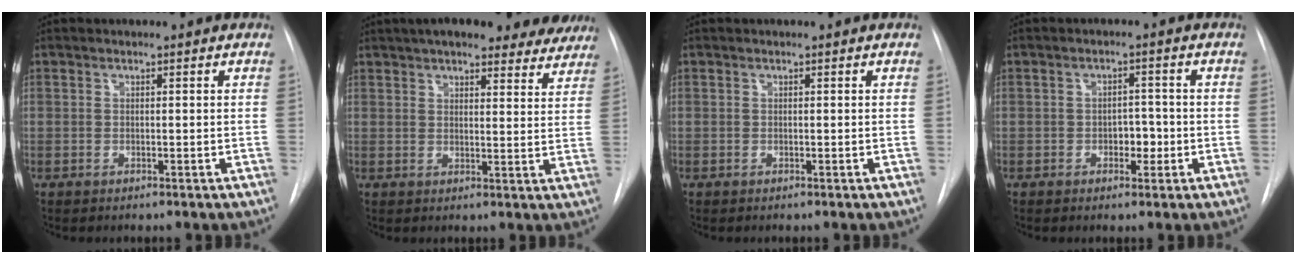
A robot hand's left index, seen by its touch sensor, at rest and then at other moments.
{"total": 19.7, "force": [16.7, 5.5, 8.9], "torque": [-0.129, 0.017, 0.198]}
{"total": 0.0}
{"total": 3.0, "force": [-1.4, 1.8, 2.0], "torque": [-0.021, 0.001, -0.019]}